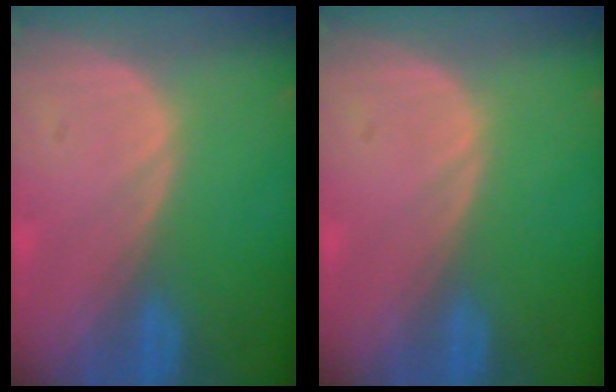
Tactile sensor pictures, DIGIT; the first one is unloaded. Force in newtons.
{"total": 0.0}